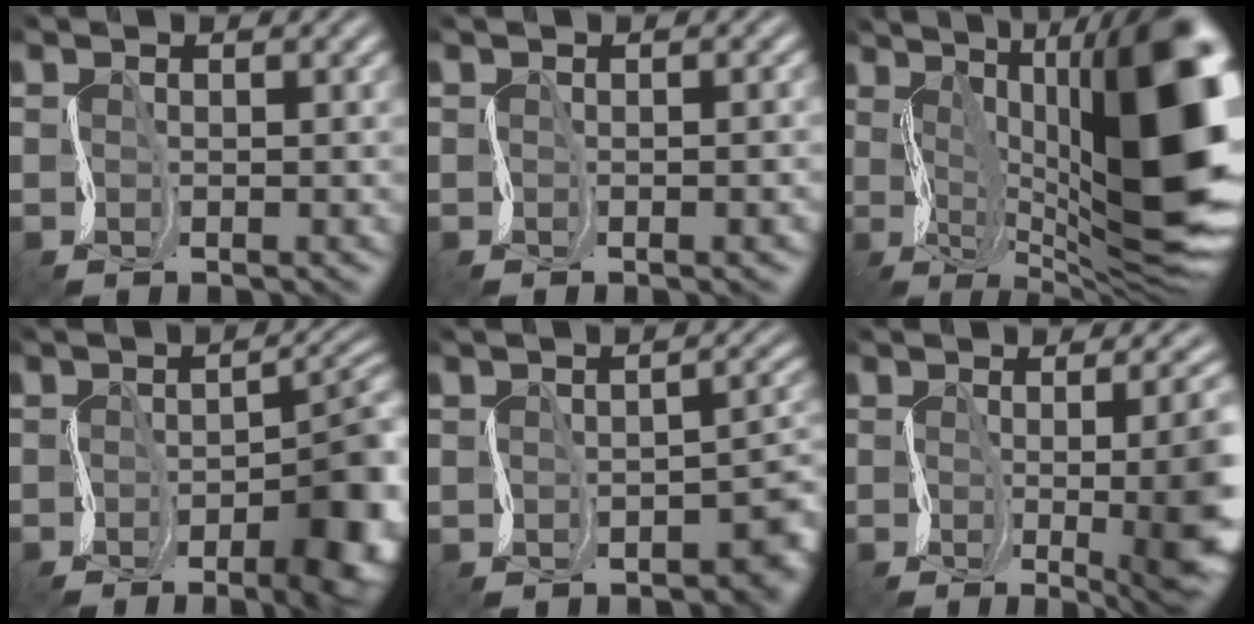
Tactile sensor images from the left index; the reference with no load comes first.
{"total": 3.7, "force": [-0.5, 1.6, 3.3], "torque": [-0.016, 0.006, 0.001]}
{"total": 17.6, "force": [2.2, 6.9, 16.0], "torque": [-0.219, 0.010, 0.044]}
{"total": 12.6, "force": [-5.2, 5.2, 10.2], "torque": [-0.112, -0.011, -0.071]}
{"total": 4.8, "force": [-2.4, 1.8, 3.8], "torque": [-0.040, 0.004, -0.034]}
{"total": 14.2, "force": [-1.5, 5.5, 13.0], "torque": [-0.138, -0.008, -0.005]}